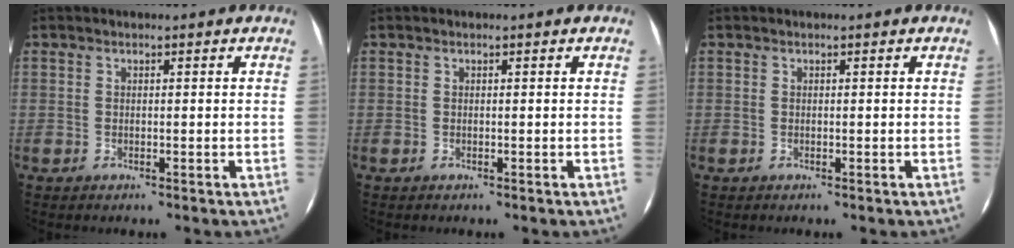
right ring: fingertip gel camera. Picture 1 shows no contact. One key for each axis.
{"total": 0.0}
{"total": 0.0}